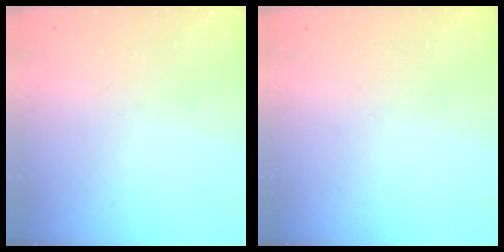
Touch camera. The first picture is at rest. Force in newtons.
{"total": 0.0}